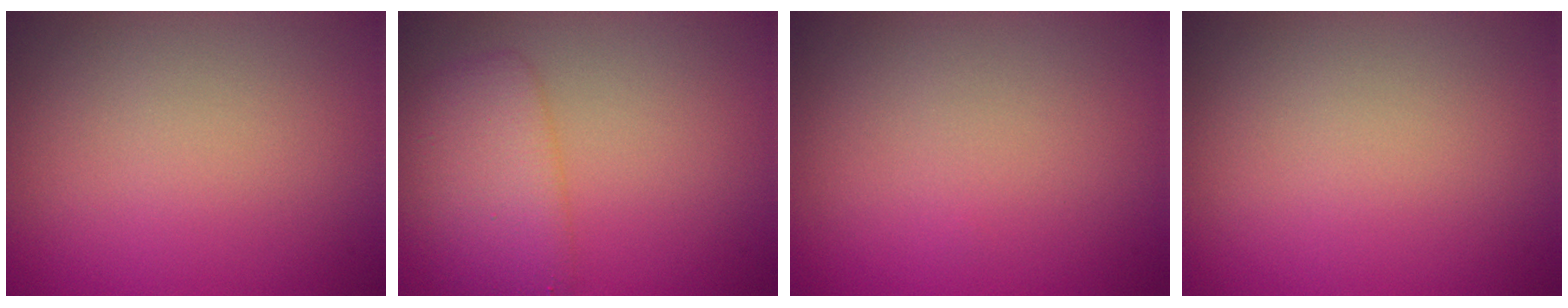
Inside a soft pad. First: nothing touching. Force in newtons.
{"total": 3.8, "press": 3.8, "slide": 0.1}
{"total": 0.0}
{"total": 0.0}